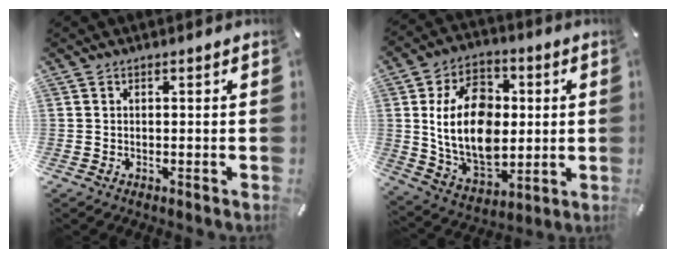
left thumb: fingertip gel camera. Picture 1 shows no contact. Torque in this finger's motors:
{"motor_torque": [0.94, 1.02, 1.60, -1.17, 0.69]}